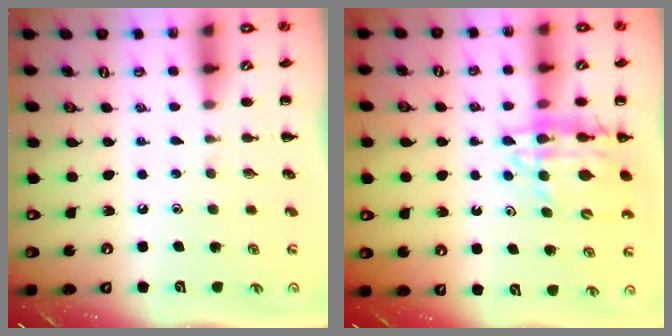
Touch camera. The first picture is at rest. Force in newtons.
{"total": 12.7, "press": 12.2, "slide": 3.5}